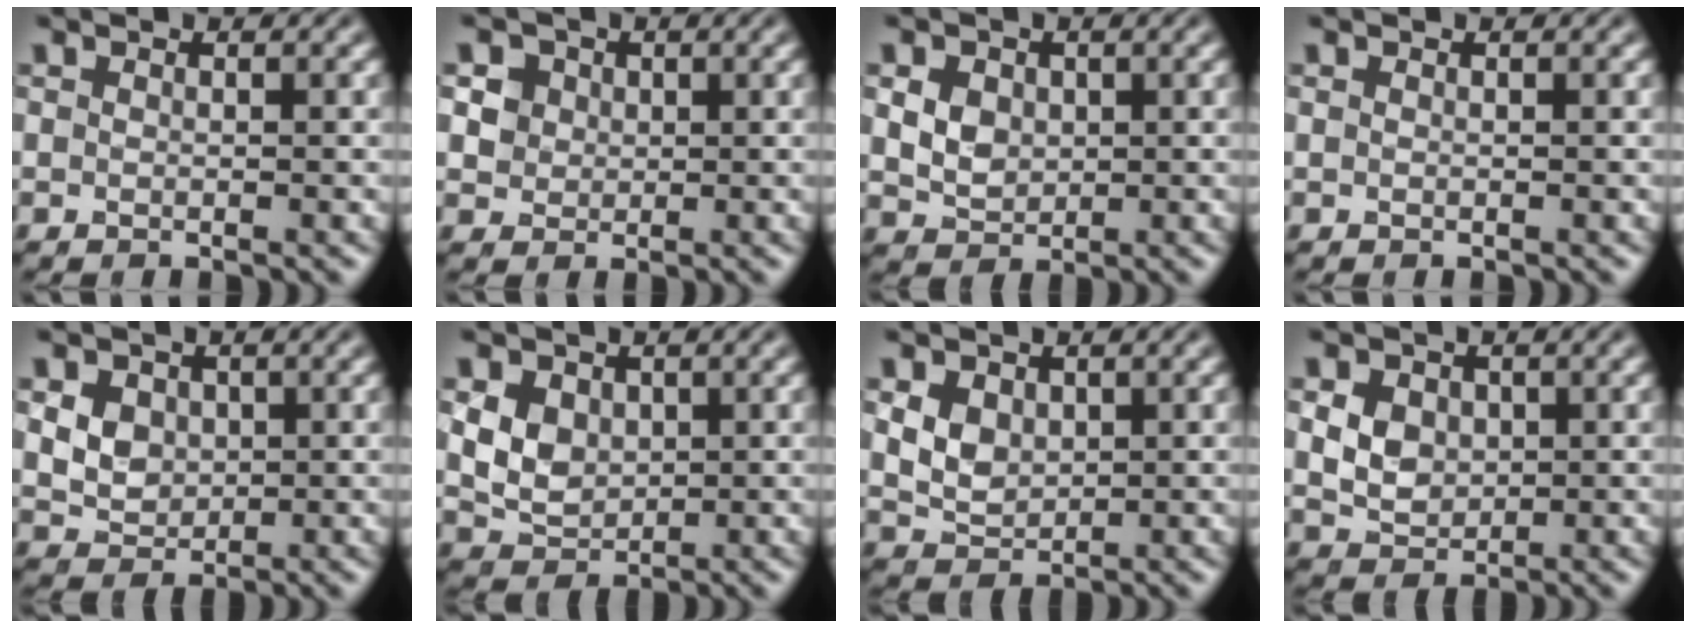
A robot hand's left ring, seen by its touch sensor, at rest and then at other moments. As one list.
[{"total": 3.9, "force": [1.7, 3.1, 1.6], "torque": [-0.036, 0.011, 0.027]}, {"total": 3.7, "force": [1.0, 3.0, 2.0], "torque": [-0.046, 0.008, 0.016]}, {"total": 0.0}, {"total": 5.3, "force": [1.7, 4.3, 2.7], "torque": [-0.055, 0.022, 0.025]}, {"total": 4.0, "force": [0.9, 3.2, 2.2], "torque": [-0.052, 0.003, 0.017]}, {"total": 3.1, "force": [0.9, 2.4, 1.7], "torque": [-0.035, -0.003, 0.017]}, {"total": 4.4, "force": [1.1, 3.5, 2.4], "torque": [-0.050, 0.012, 0.012]}]